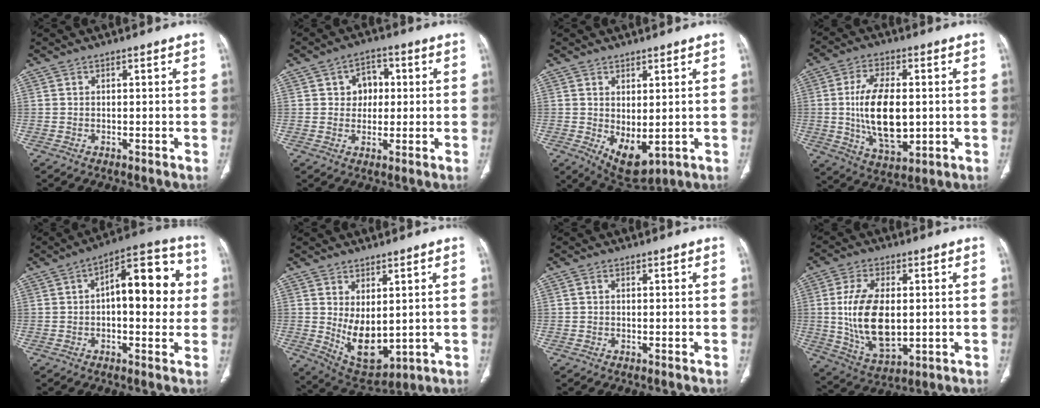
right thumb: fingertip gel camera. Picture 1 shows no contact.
{"total": 5.9, "force": [1.0, 4.8, 3.3], "torque": [-0.017, 0.006, 0.011]}
{"total": 7.0, "force": [-0.5, 3.7, 5.9], "torque": [-0.084, -0.013, 0.016]}
{"total": 14.6, "force": [-0.2, 7.5, 12.5], "torque": [-0.216, -0.011, 0.005]}
{"total": 14.9, "force": [1.5, 7.0, 13.0], "torque": [-0.143, 0.034, 0.015]}
{"total": 9.7, "force": [0.7, 5.4, 8.0], "torque": [-0.114, -0.023, 0.042]}
{"total": 0.6, "force": [0.1, 0.4, 0.3], "torque": [-0.006, 0.003, 0.000]}
{"total": 14.8, "force": [0.4, 8.0, 12.4], "torque": [-0.232, -0.014, 0.020]}